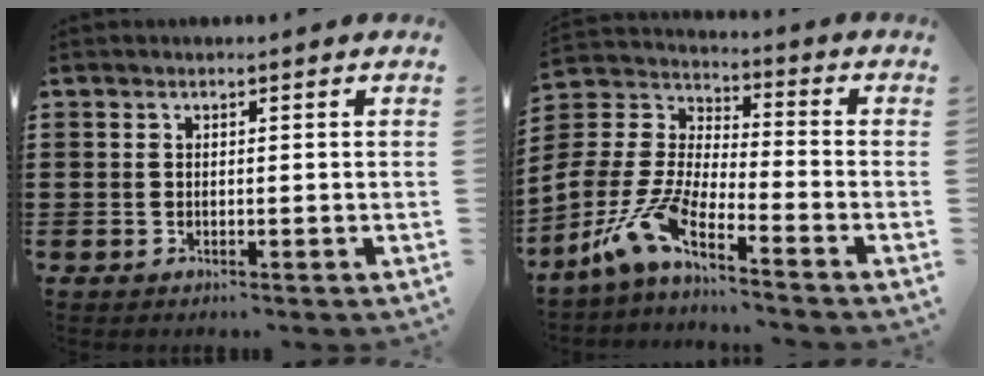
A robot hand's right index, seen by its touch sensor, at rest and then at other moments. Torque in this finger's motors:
{"motor_torque": [2.12, 0.02, 0.70, 0.14]}